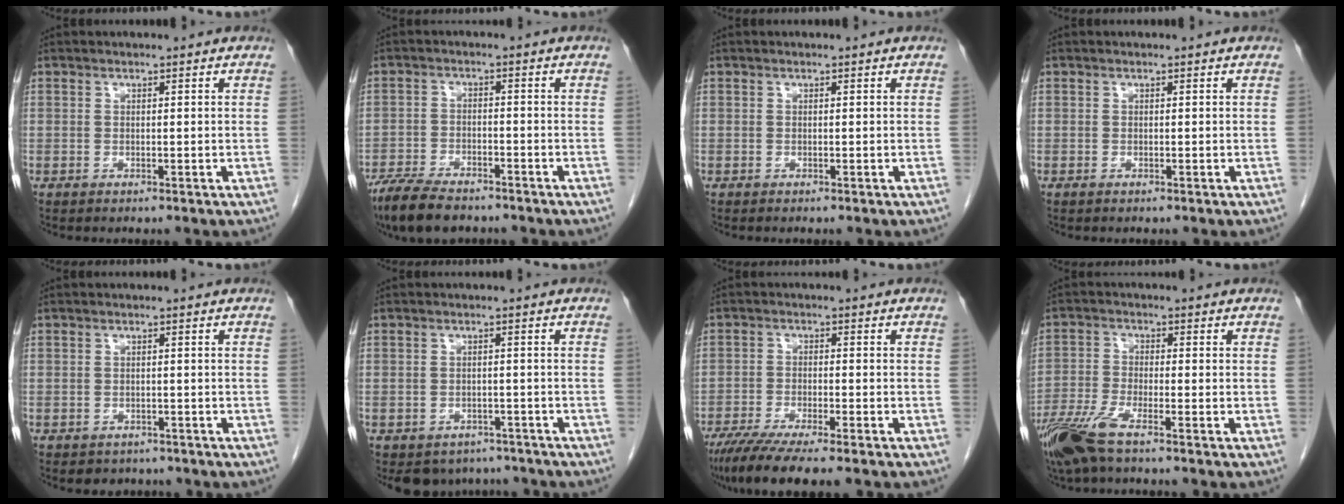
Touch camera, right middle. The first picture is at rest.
{"total": 8.8, "force": [-7.1, 2.8, 4.4], "torque": [-0.082, -0.016, -0.121]}
{"total": 0.0}
{"total": 0.0}
{"total": 2.9, "force": [-2.3, 1.7, 0.2], "torque": [-0.006, 0.006, -0.031]}
{"total": 6.8, "force": [-5.8, 3.6, 0.5], "torque": [0.007, 0.009, -0.070]}
{"total": 9.6, "force": [-7.6, 0.4, 5.8], "torque": [-0.091, -0.023, -0.123]}
{"total": 7.7, "force": [-5.4, 1.1, 5.3], "torque": [-0.117, -0.018, -0.110]}